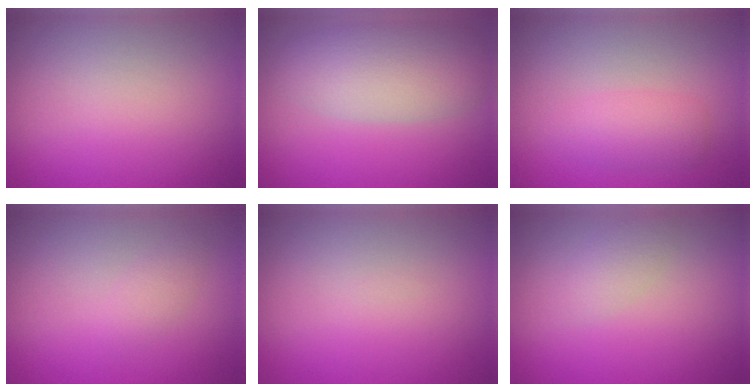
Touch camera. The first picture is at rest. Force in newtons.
{"total": 5.9, "press": 5.9, "slide": 0.3}
{"total": 2.3, "press": 2.2, "slide": 0.2}
{"total": 1.2, "press": 1.2, "slide": 0.0}
{"total": 0.0}
{"total": 1.5, "press": 1.5, "slide": 0.0}